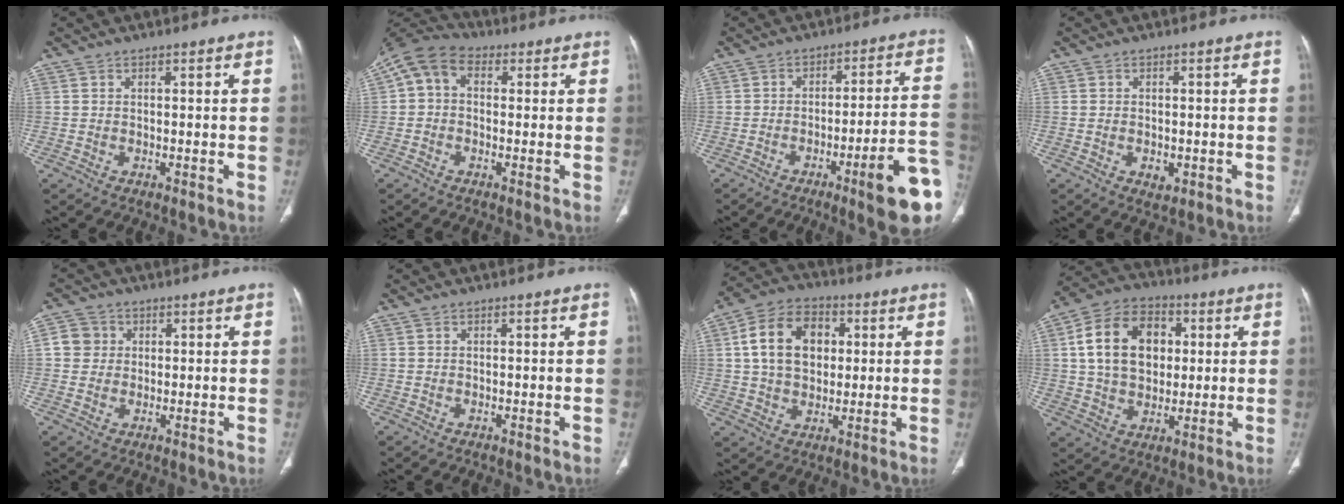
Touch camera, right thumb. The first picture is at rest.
{"total": 8.5, "force": [1.2, 6.2, 5.6], "torque": [-0.100, 0.029, 0.007]}
{"total": 15.4, "force": [-6.6, 1.8, 13.8], "torque": [-0.141, 0.032, -0.088]}
{"total": 2.4, "force": [-0.8, 1.5, 1.6], "torque": [-0.018, 0.001, -0.005]}
{"total": 4.3, "force": [0.8, 4.1, 1.1], "torque": [-0.001, 0.005, 0.011]}
{"total": 0.0}
{"total": 14.1, "force": [2.8, 10.2, 9.4], "torque": [-0.136, 0.010, 0.046]}
{"total": 16.4, "force": [3.2, 11.9, 10.8], "torque": [-0.159, 0.012, 0.055]}